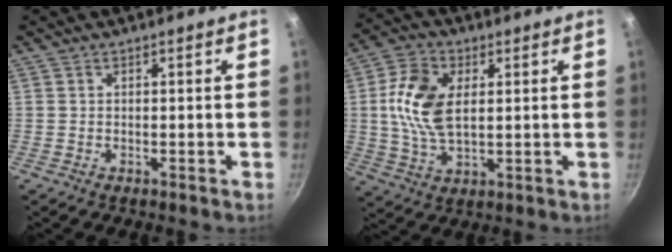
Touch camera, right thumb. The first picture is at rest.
{"total": 11.8, "force": [2.0, 6.9, 9.3], "torque": [-0.172, 0.004, 0.034]}